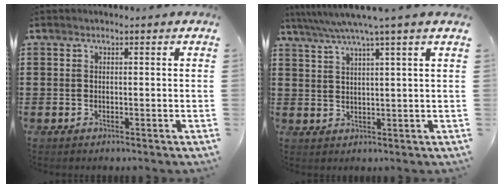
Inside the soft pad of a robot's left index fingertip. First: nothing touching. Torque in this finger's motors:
{"motor_torque": [1.10, -1.04, 0.70, 0.21]}